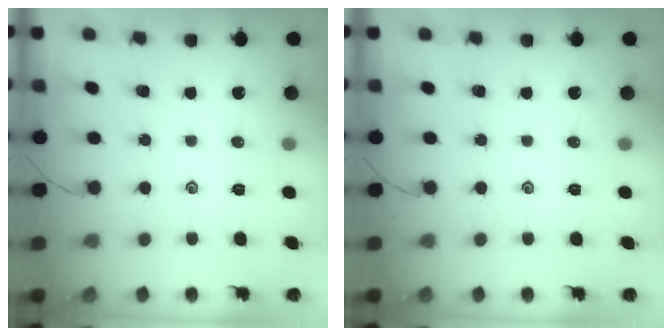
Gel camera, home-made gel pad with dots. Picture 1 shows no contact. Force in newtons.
{"total": 0.0}